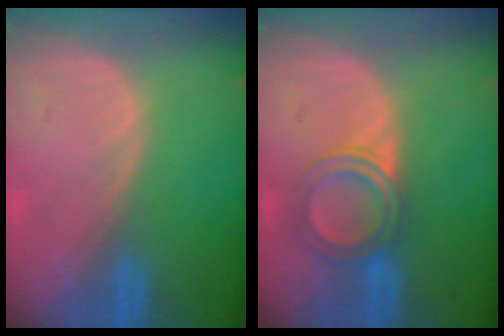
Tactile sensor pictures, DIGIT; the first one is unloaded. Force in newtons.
{"total": 5.1, "press": 5.0, "slide": 0.7}